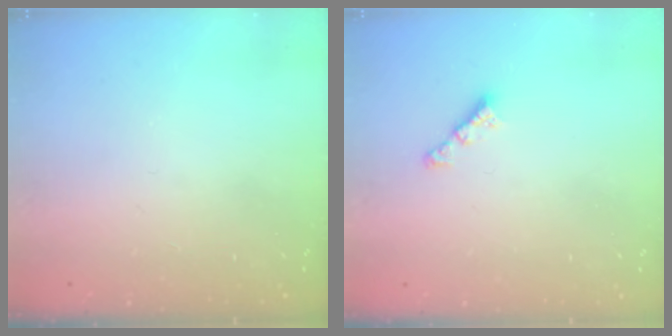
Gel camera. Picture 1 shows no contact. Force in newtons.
{"total": 3.4, "press": 3.3, "slide": 0.6}